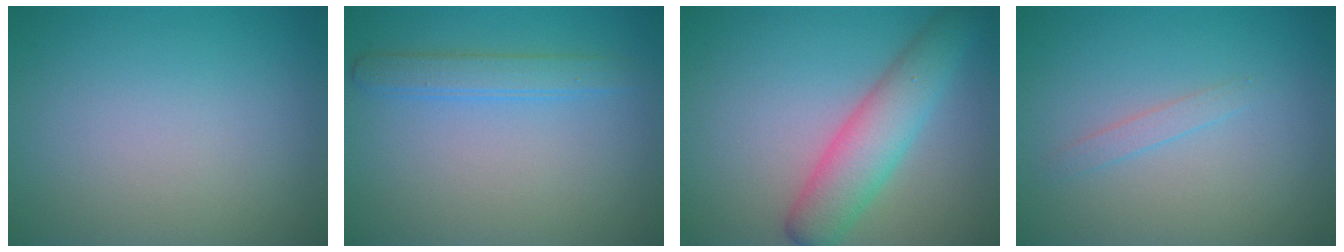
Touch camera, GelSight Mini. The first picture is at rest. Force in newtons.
{"total": 2.2, "press": 2.2, "slide": 0.2}
{"total": 5.1, "press": 5.1, "slide": 0.1}
{"total": 1.0, "press": 1.0, "slide": 0.1}